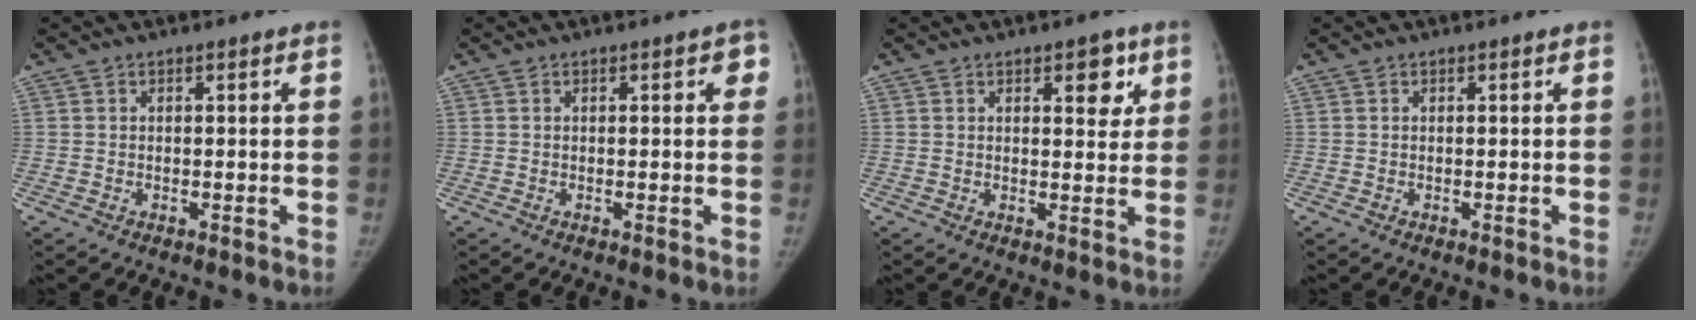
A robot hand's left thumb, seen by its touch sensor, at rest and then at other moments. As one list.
[{"total": 2.0, "force": [0.7, 1.0, 1.6], "torque": [-0.004, 0.003, 0.004]}, {"total": 5.2, "force": [2.6, 2.7, 3.7], "torque": [-0.018, -0.011, 0.030]}, {"total": 0.0}]